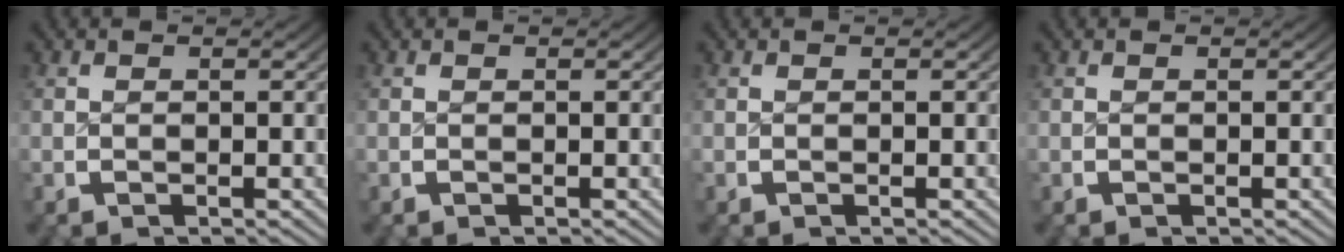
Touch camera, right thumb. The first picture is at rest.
{"total": 0.0}
{"total": 0.0}
{"total": 0.0}